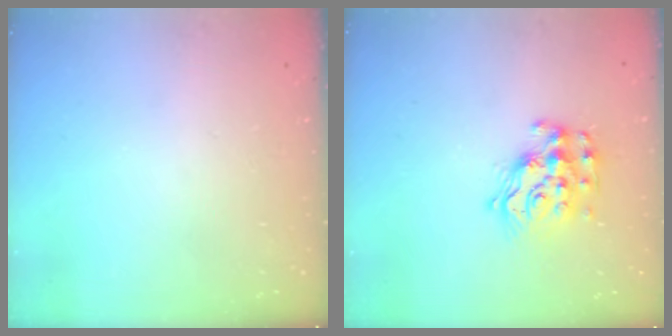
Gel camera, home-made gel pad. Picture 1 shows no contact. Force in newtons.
{"total": 11.8, "press": 11.8, "slide": 0.7}